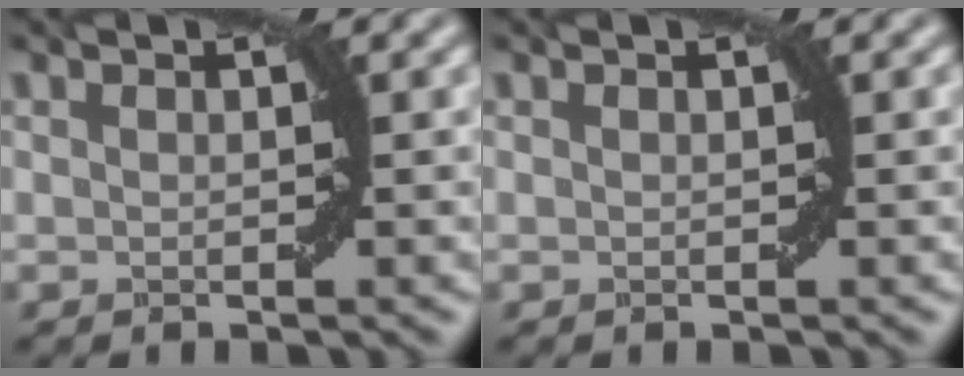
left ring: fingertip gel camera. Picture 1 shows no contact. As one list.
[{"total": 0.0}]